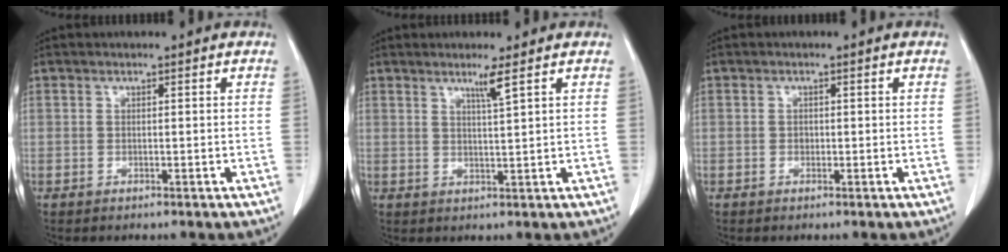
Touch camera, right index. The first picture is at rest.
{"total": 2.6, "force": [1.6, -0.8, 1.9], "torque": [-0.036, -0.009, 0.032]}
{"total": 0.6, "force": [0.0, 0.5, 0.3], "torque": [0.000, 0.004, 0.000]}